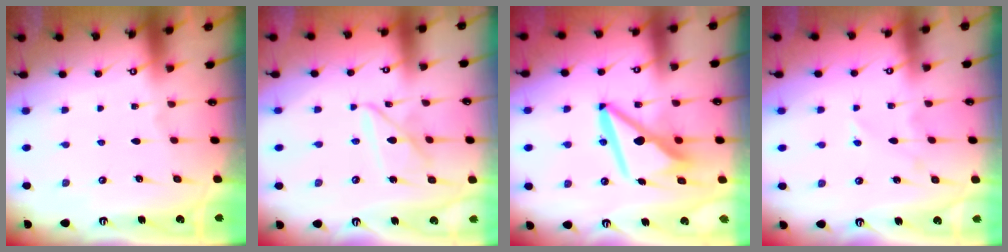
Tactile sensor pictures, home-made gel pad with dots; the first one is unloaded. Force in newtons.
{"total": 9.8, "press": 9.8, "slide": 0.7}
{"total": 11.9, "press": 11.8, "slide": 1.3}
{"total": 4.5, "press": 4.4, "slide": 0.8}